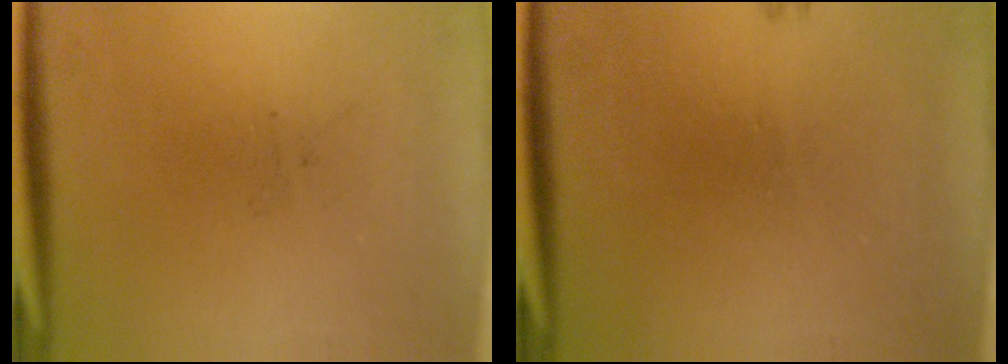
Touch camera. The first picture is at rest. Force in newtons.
{"total": 0.7}